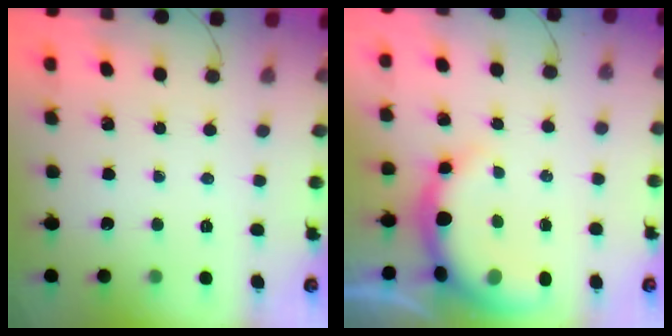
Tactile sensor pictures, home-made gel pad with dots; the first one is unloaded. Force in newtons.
{"total": 9.5, "press": 9.3, "slide": 1.8}